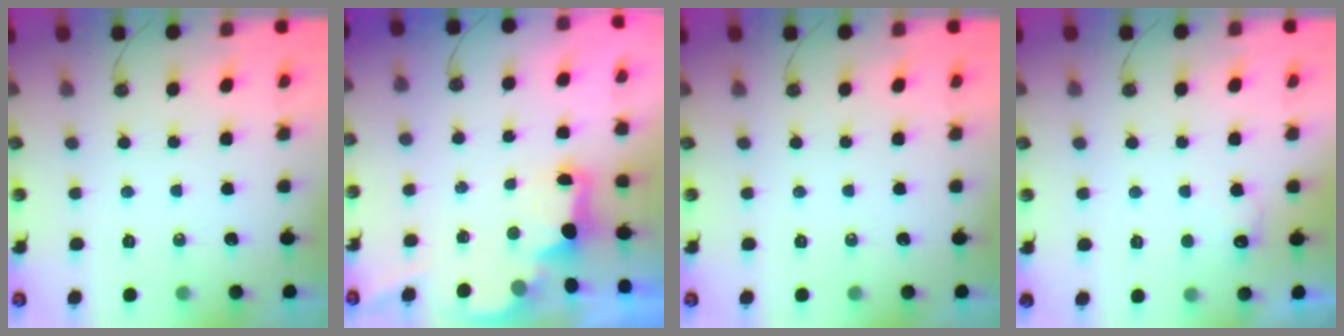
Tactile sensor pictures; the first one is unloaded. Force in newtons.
{"total": 2.5, "press": 2.3, "slide": 0.8}
{"total": 0.0}
{"total": 7.4, "press": 7.2, "slide": 1.4}